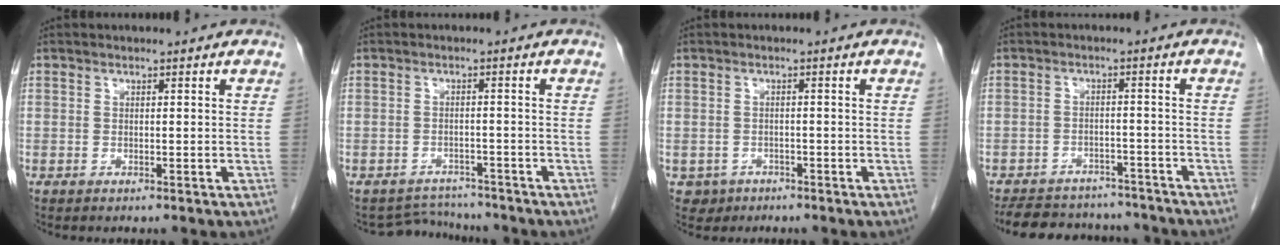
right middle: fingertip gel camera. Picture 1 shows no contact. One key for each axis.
{"total": 4.1, "fx": -3.8, "fy": 0.8, "fz": -1.1, "tx": 0.016, "ty": 0.009, "tz": -0.057}
{"total": 2.2, "fx": -1.2, "fy": 1.8, "fz": 0.0, "tx": -0.003, "ty": 0.008, "tz": -0.017}
{"total": 14.1, "fx": -12.7, "fy": 4.9, "fz": 3.8, "tx": -0.070, "ty": 0.009, "tz": -0.164}